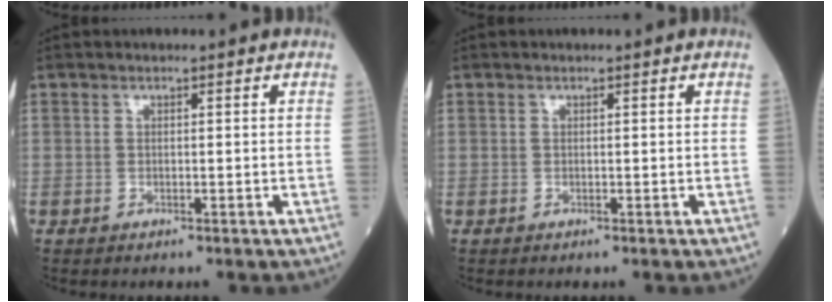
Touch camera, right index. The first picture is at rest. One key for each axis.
{"total": 0.0}